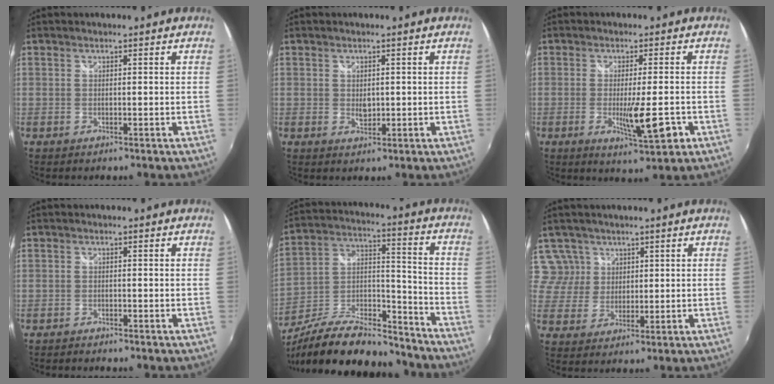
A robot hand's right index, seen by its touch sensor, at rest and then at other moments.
{"total": 1.9, "force": [0.1, 1.4, 1.3], "torque": [-0.018, -0.001, 0.003]}
{"total": 7.9, "force": [-2.7, 0.8, 7.4], "torque": [-0.117, -0.023, -0.038]}
{"total": 2.1, "force": [-2.1, 0.3, 0.5], "torque": [-0.022, -0.010, -0.038]}
{"total": 23.4, "force": [-17.8, 7.7, 13.1], "torque": [-0.249, -0.003, -0.281]}
{"total": 4.9, "force": [2.6, 4.2, 0.1], "torque": [0.007, 0.009, 0.047]}